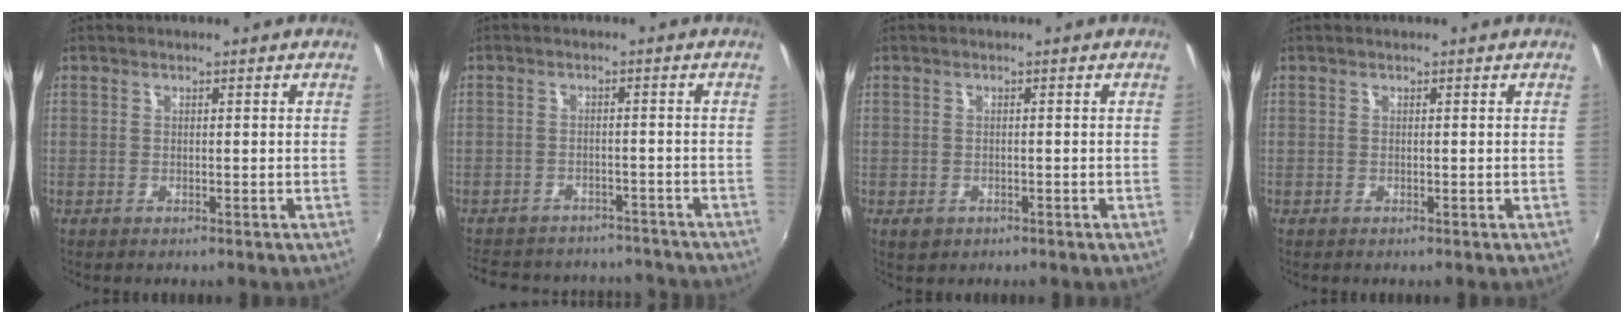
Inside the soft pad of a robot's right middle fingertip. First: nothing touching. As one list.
[{"total": 17.4, "force": [-15.0, 6.8, 5.8], "torque": [-0.133, 0.015, -0.194]}, {"total": 2.1, "force": [-1.0, 1.6, 0.9], "torque": [-0.019, -0.004, -0.013]}, {"total": 0.0}]